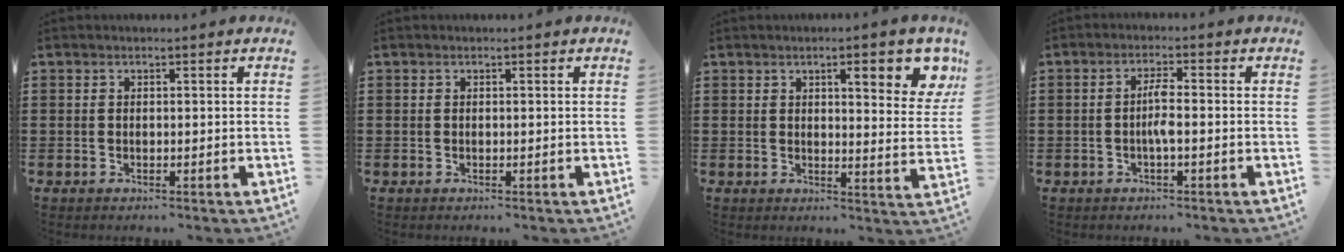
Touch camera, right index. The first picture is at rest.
{"total": 0.0}
{"total": 6.6, "force": [3.4, 1.3, 5.5], "torque": [-0.081, -0.006, 0.050]}
{"total": 3.0, "force": [-0.7, 0.4, 2.9], "torque": [-0.069, -0.004, -0.019]}